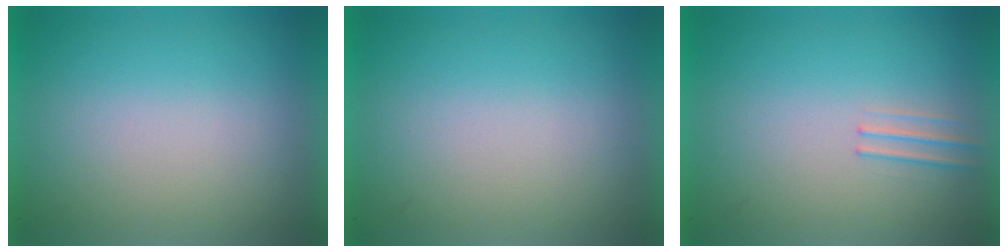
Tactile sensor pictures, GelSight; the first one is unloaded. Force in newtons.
{"total": 0.0}
{"total": 1.1}